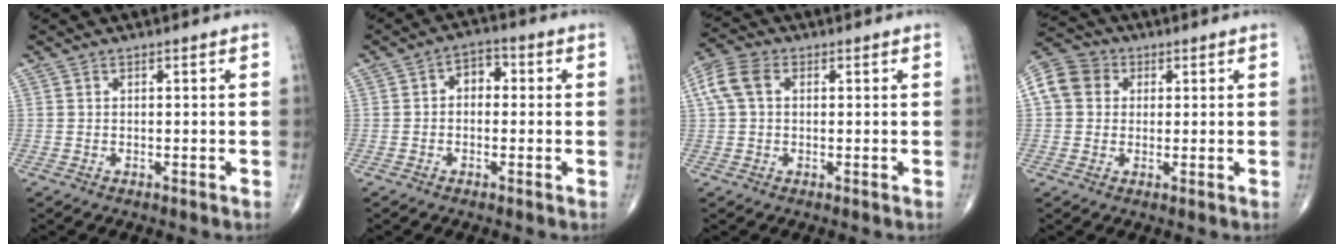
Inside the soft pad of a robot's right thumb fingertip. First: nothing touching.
{"total": 4.3, "force": [0.3, 3.2, 2.9], "torque": [-0.019, 0.016, -0.007]}
{"total": 6.6, "force": [1.5, 4.5, 4.6], "torque": [-0.110, 0.022, 0.026]}
{"total": 8.2, "force": [1.6, 7.0, 3.8], "torque": [-0.058, 0.014, 0.018]}